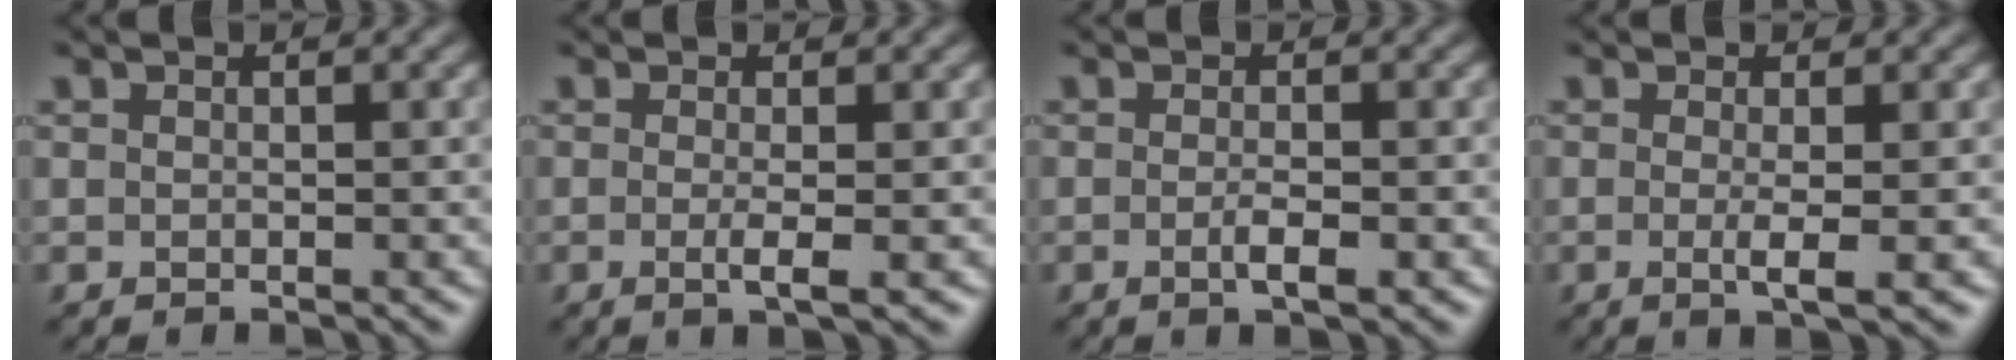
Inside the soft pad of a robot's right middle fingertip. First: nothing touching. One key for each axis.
{"total": 1.8, "fx": -0.4, "fy": 0.2, "fz": 1.8, "tx": -0.033, "ty": -0.006, "tz": -0.008}
{"total": 1.8, "fx": -0.6, "fy": 0.4, "fz": 1.6, "tx": -0.027, "ty": -0.002, "tz": -0.012}
{"total": 2.2, "fx": -0.4, "fy": 0.2, "fz": 2.2, "tx": -0.040, "ty": -0.007, "tz": -0.007}